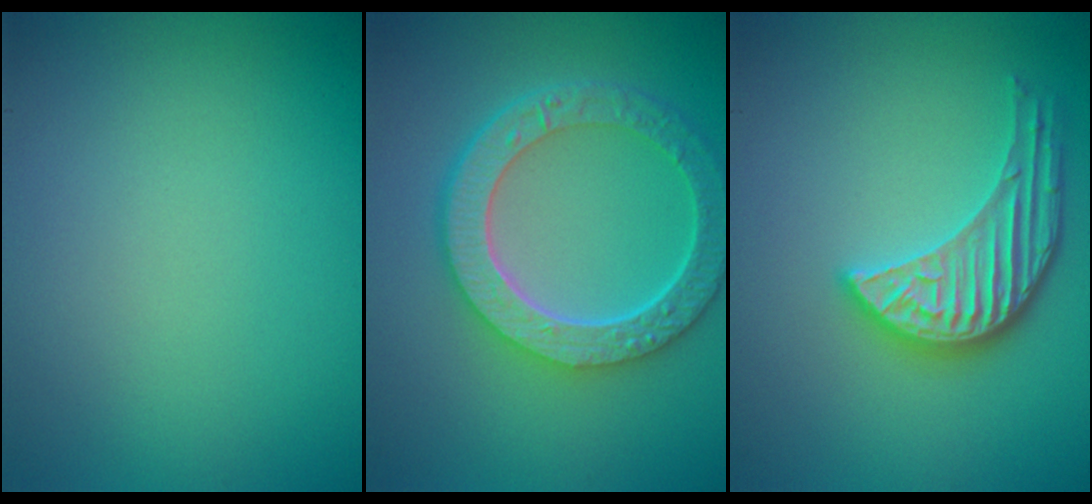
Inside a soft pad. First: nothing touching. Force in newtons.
{"total": 6.3, "press": 4.8, "slide": 4.0}
{"total": 4.1, "press": 3.5, "slide": 2.2}